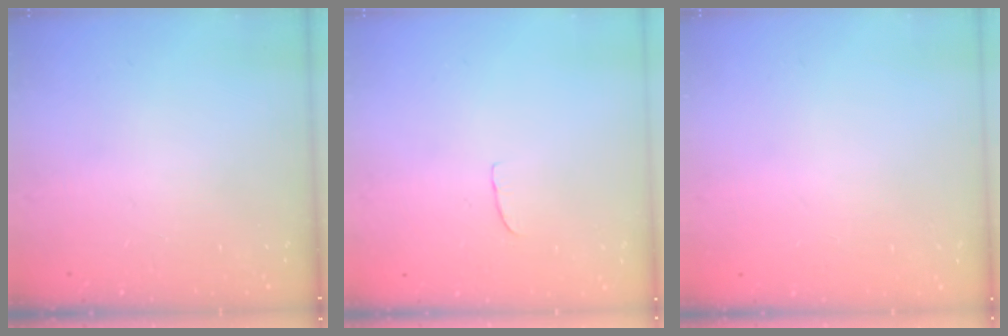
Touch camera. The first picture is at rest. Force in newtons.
{"total": 3.7, "press": 3.7, "slide": 0.3}
{"total": 0.0}